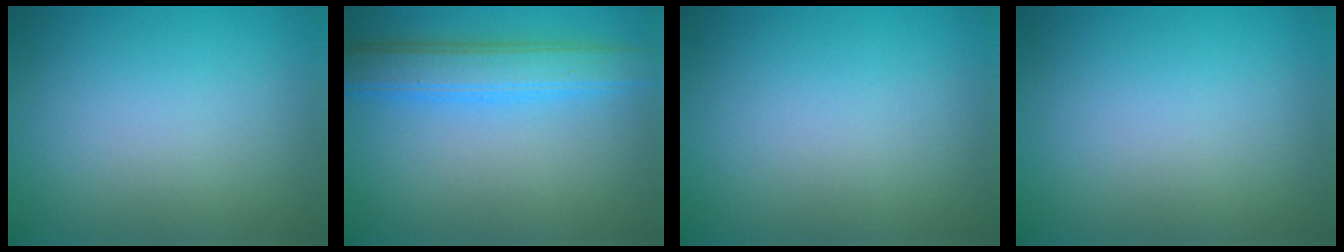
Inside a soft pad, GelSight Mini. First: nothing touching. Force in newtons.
{"total": 4.8, "press": 4.8, "slide": 0.3}
{"total": 0.0}
{"total": 0.0}